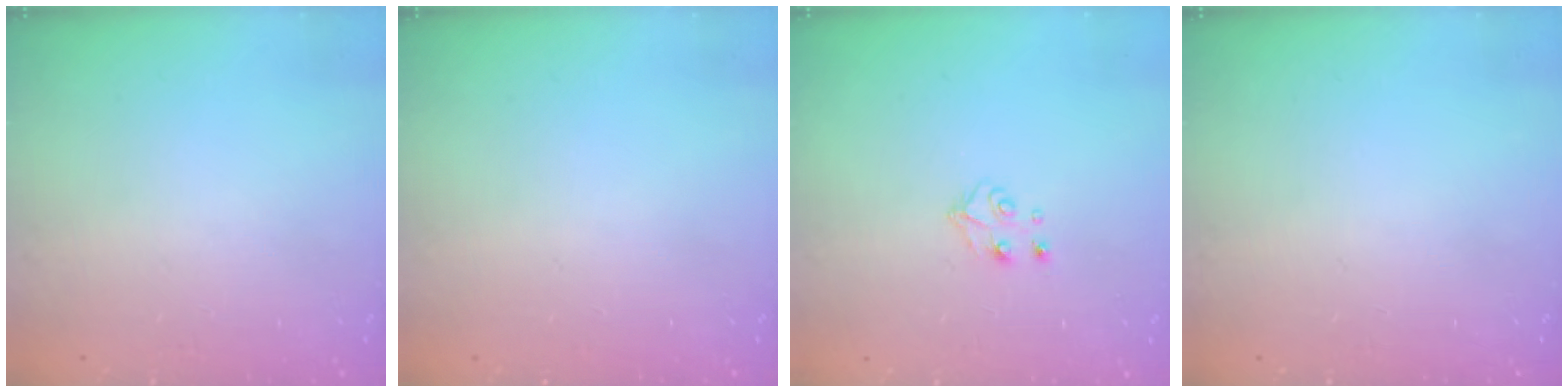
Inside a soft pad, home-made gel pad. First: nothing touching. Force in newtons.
{"total": 0.0}
{"total": 4.7, "press": 4.7, "slide": 0.4}
{"total": 0.0}